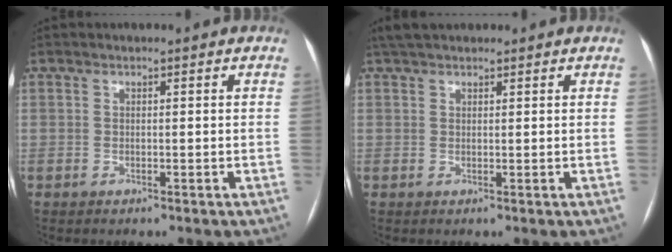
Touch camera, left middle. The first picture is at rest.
{"total": 3.9, "force": [3.4, 1.4, 1.5], "torque": [-0.023, 0.030, 0.061]}